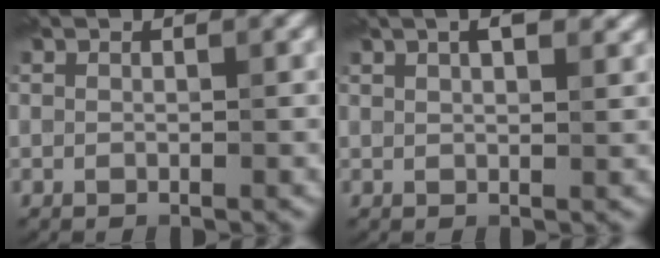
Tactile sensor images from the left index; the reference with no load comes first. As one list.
[{"total": 5.5, "force": [3.0, 2.6, 3.8], "torque": [-0.032, 0.038, 0.029]}]